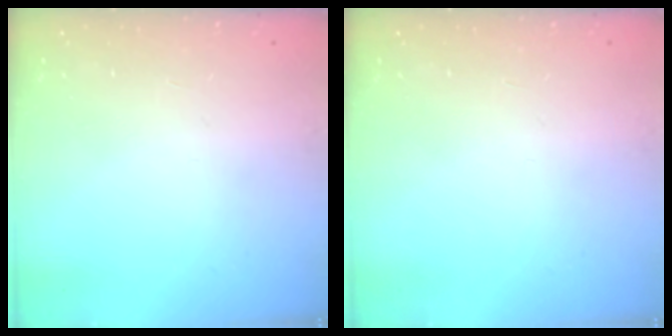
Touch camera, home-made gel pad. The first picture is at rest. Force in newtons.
{"total": 0.0}